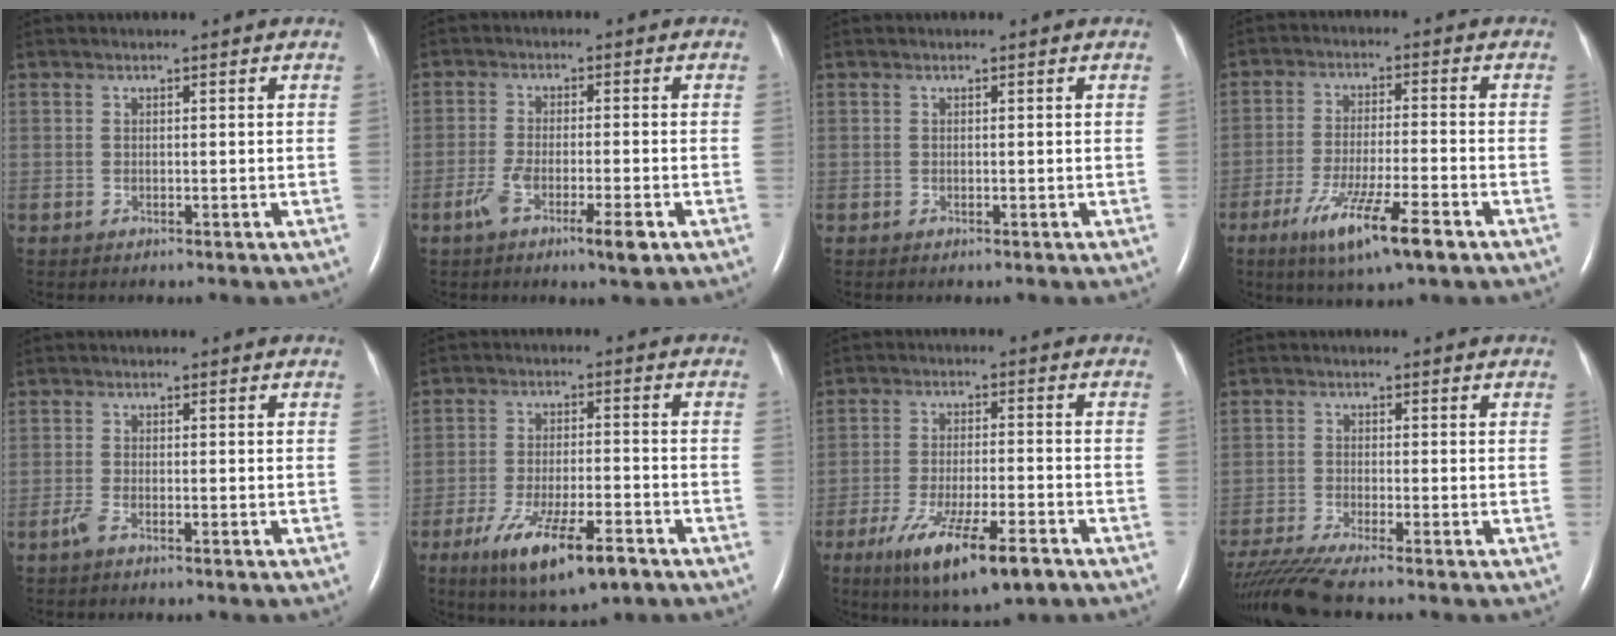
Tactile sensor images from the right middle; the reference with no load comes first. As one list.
[{"total": 6.1, "force": [-3.2, 0.8, 5.2], "torque": [-0.097, -0.009, -0.056]}, {"total": 0.0}, {"total": 10.9, "force": [-6.1, 0.8, 9.0], "torque": [-0.166, -0.025, -0.100]}, {"total": 1.6, "force": [-1.1, 0.2, 1.1], "torque": [-0.033, -0.004, -0.025]}, {"total": 12.5, "force": [-7.2, 3.5, 9.6], "torque": [-0.169, -0.017, -0.112]}, {"total": 12.7, "force": [-7.4, 2.4, 10.1], "torque": [-0.173, -0.025, -0.115]}, {"total": 7.6, "force": [-6.5, -0.9, 3.8], "torque": [-0.073, -0.027, -0.117]}]